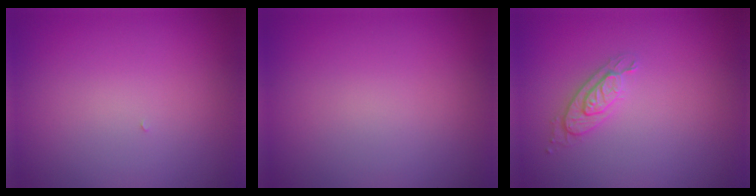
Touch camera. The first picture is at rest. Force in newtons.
{"total": 0.0}
{"total": 2.0, "press": 1.8, "slide": 0.9}